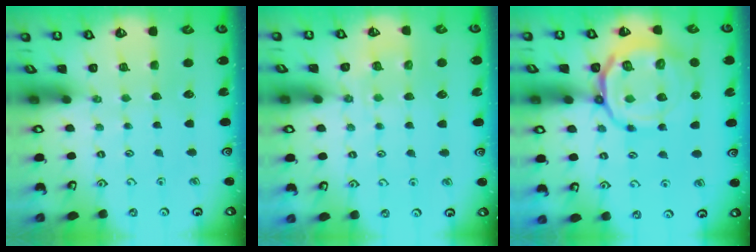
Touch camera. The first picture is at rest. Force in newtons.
{"total": 4.5, "press": 4.4, "slide": 0.6}
{"total": 15.9, "press": 15.8, "slide": 2.0}